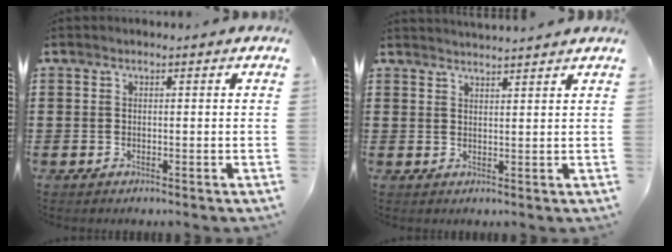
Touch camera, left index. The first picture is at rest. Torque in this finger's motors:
{"motor_torque": [-1.34, -0.80, -0.49, -0.06]}